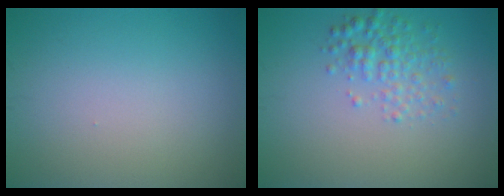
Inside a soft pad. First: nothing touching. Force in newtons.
{"total": 2.7, "press": 2.7, "slide": 0.1}